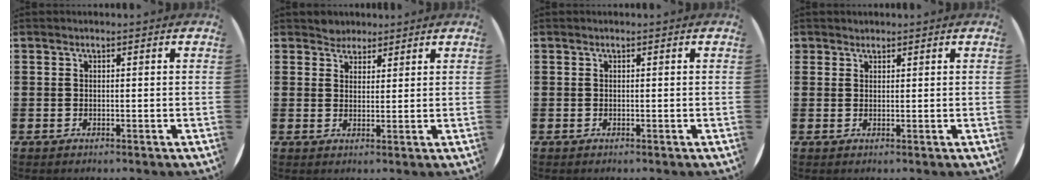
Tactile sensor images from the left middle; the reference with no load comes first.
{"total": 2.5, "force": [2.3, 0.9, -0.3], "torque": [-0.001, 0.004, 0.046]}
{"total": 0.0}
{"total": 1.1, "force": [1.0, 0.4, -0.1], "torque": [0.001, 0.002, 0.020]}